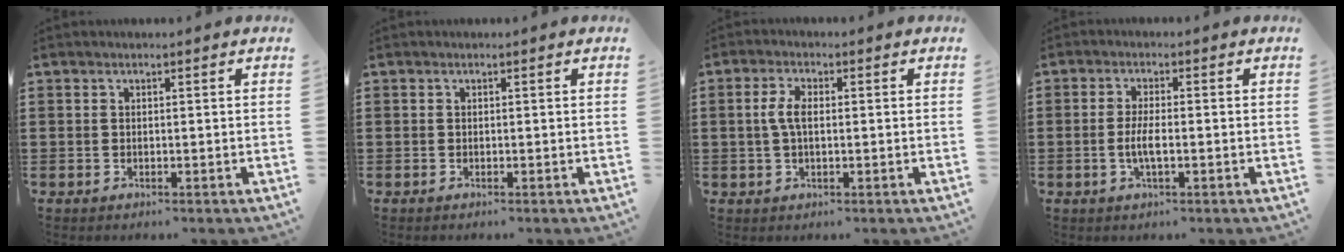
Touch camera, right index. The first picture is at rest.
{"total": 0.0}
{"total": 3.9, "force": [0.2, 1.7, 3.5], "torque": [-0.083, 0.000, -0.004]}
{"total": 3.4, "force": [-0.8, 0.8, 3.2], "torque": [-0.071, -0.005, -0.019]}